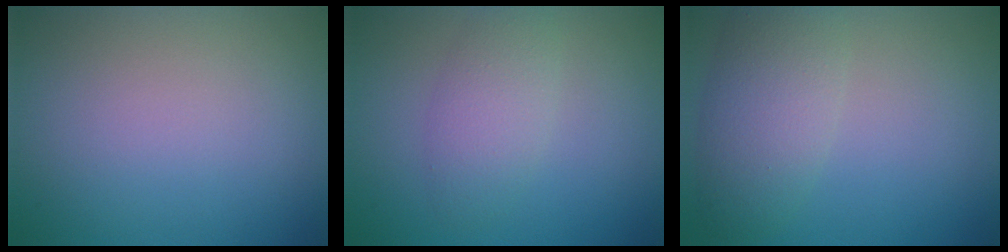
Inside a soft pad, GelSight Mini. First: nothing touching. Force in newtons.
{"total": 2.9, "press": 2.9, "slide": 0.1}
{"total": 4.6, "press": 4.6, "slide": 0.3}